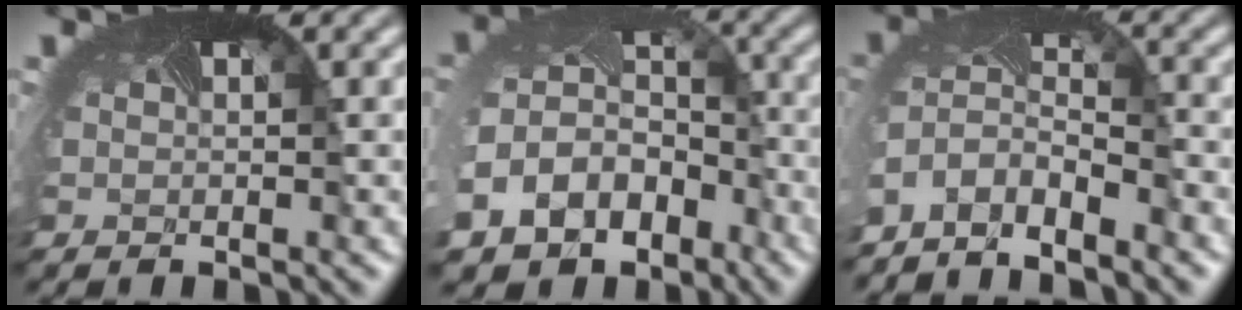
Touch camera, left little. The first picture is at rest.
{"total": 13.5, "force": [-7.2, 10.3, 5.0], "torque": [-0.145, -0.063, -0.096]}
{"total": 4.5, "force": [-4.0, 1.2, 1.6], "torque": [-0.055, -0.021, -0.076]}